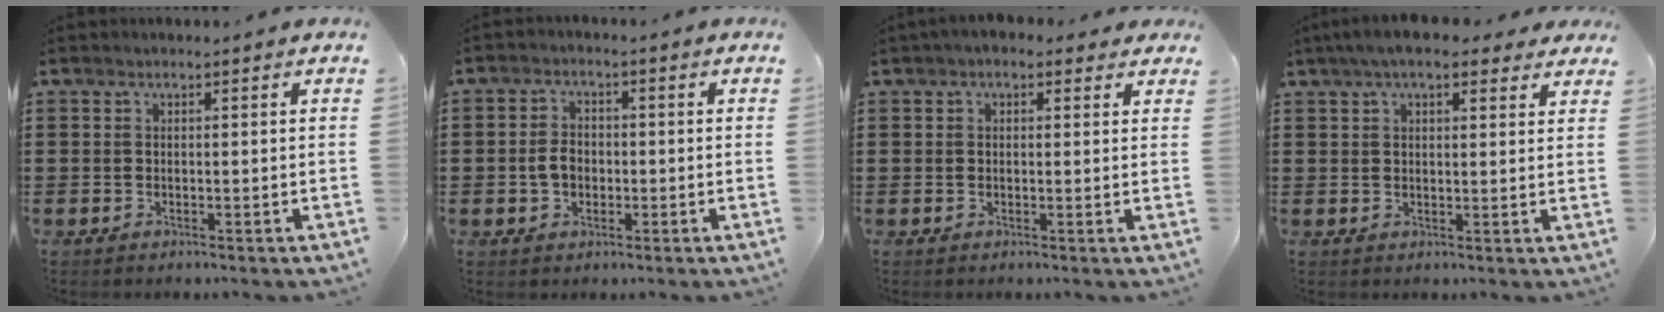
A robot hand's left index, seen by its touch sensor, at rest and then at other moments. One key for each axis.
{"total": 3.4, "fx": -0.7, "fy": 2.5, "fz": 2.2, "tx": -0.054, "ty": 0.003, "tz": -0.018}
{"total": 2.0, "fx": 1.1, "fy": 1.2, "fz": 1.1, "tx": -0.026, "ty": 0.010, "tz": 0.018}
{"total": 5.9, "fx": 4.5, "fy": 1.5, "fz": 3.5, "tx": -0.080, "ty": 0.003, "tz": 0.082}